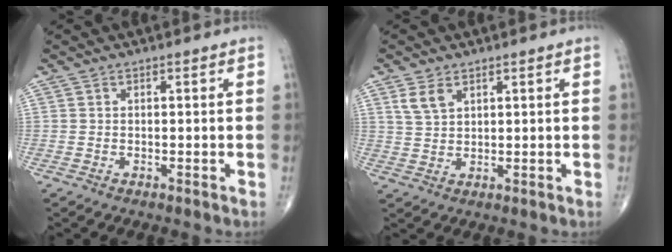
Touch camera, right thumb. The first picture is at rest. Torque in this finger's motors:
{"motor_torque": [-0.49, 0.50, 0.47, 0.13, 0.01]}